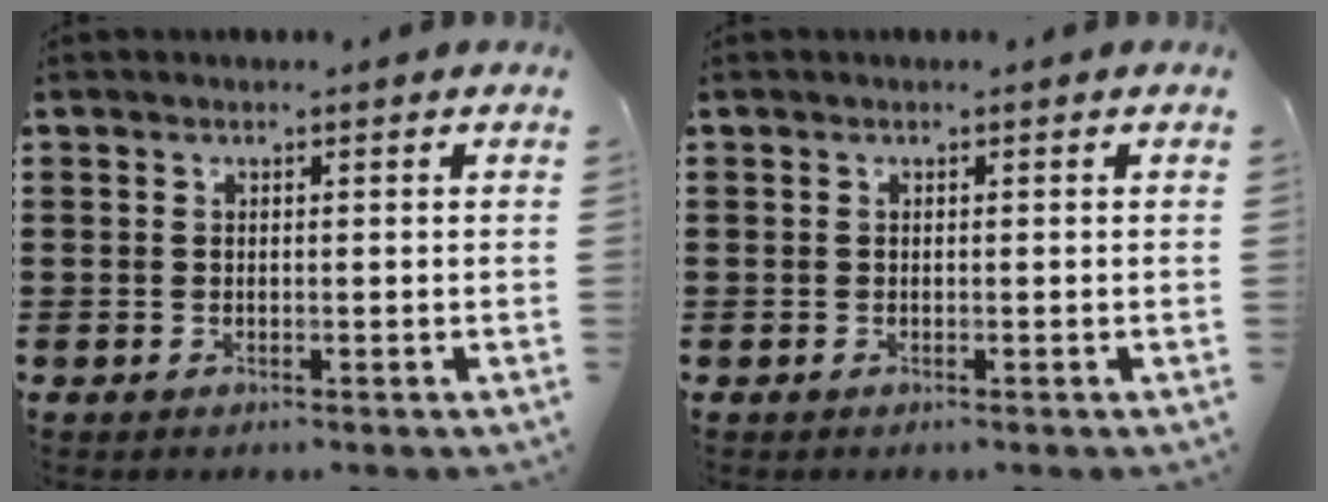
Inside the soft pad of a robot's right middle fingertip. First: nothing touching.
{"total": 0.0}